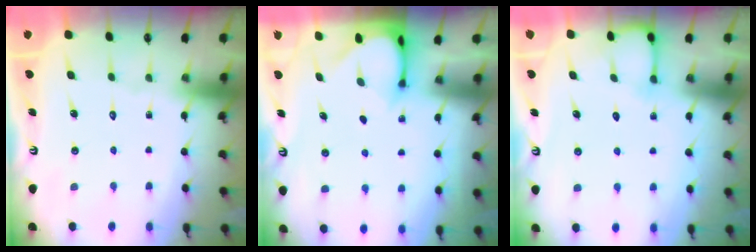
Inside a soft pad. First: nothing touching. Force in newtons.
{"total": 3.2, "press": 3.2, "slide": 0.2}
{"total": 5.3, "press": 5.3, "slide": 0.5}